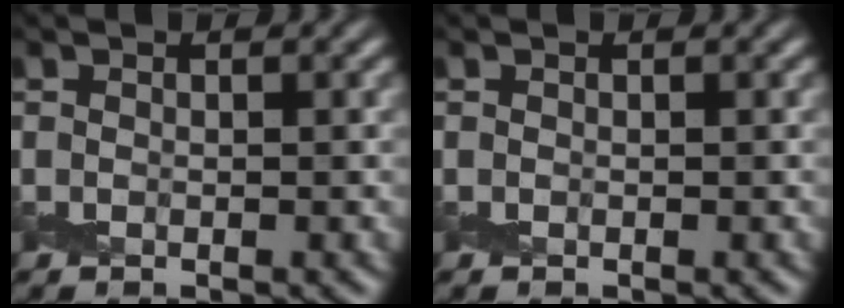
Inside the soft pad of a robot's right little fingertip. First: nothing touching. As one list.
[{"total": 0.0}]